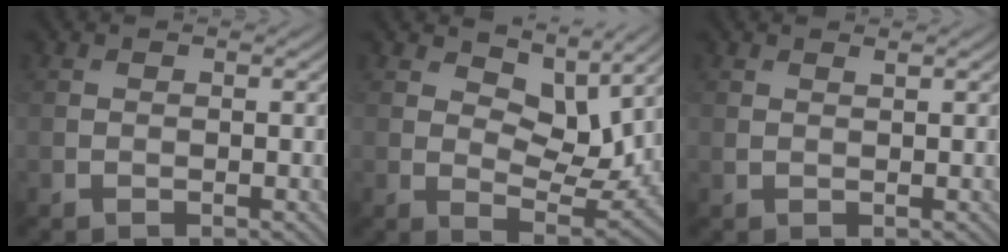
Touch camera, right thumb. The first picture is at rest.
{"total": 7.4, "force": [4.2, 4.0, 4.6], "torque": [-0.075, -0.011, 0.065]}
{"total": 0.6, "force": [0.5, 0.1, 0.3], "torque": [-0.006, 0.000, 0.010]}